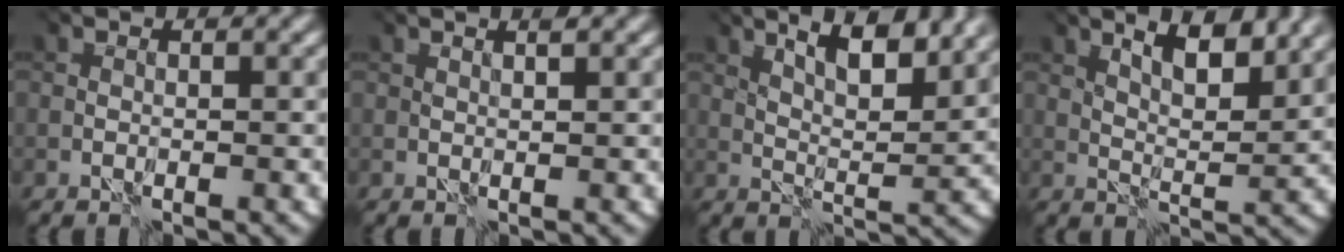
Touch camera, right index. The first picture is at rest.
{"total": 0.8, "force": [0.7, -0.4, 0.0], "torque": [-0.005, 0.000, 0.015]}
{"total": 5.4, "force": [3.8, 0.5, 3.7], "torque": [-0.067, 0.002, 0.077]}
{"total": 4.5, "force": [3.4, 0.4, 3.0], "torque": [-0.060, -0.002, 0.069]}